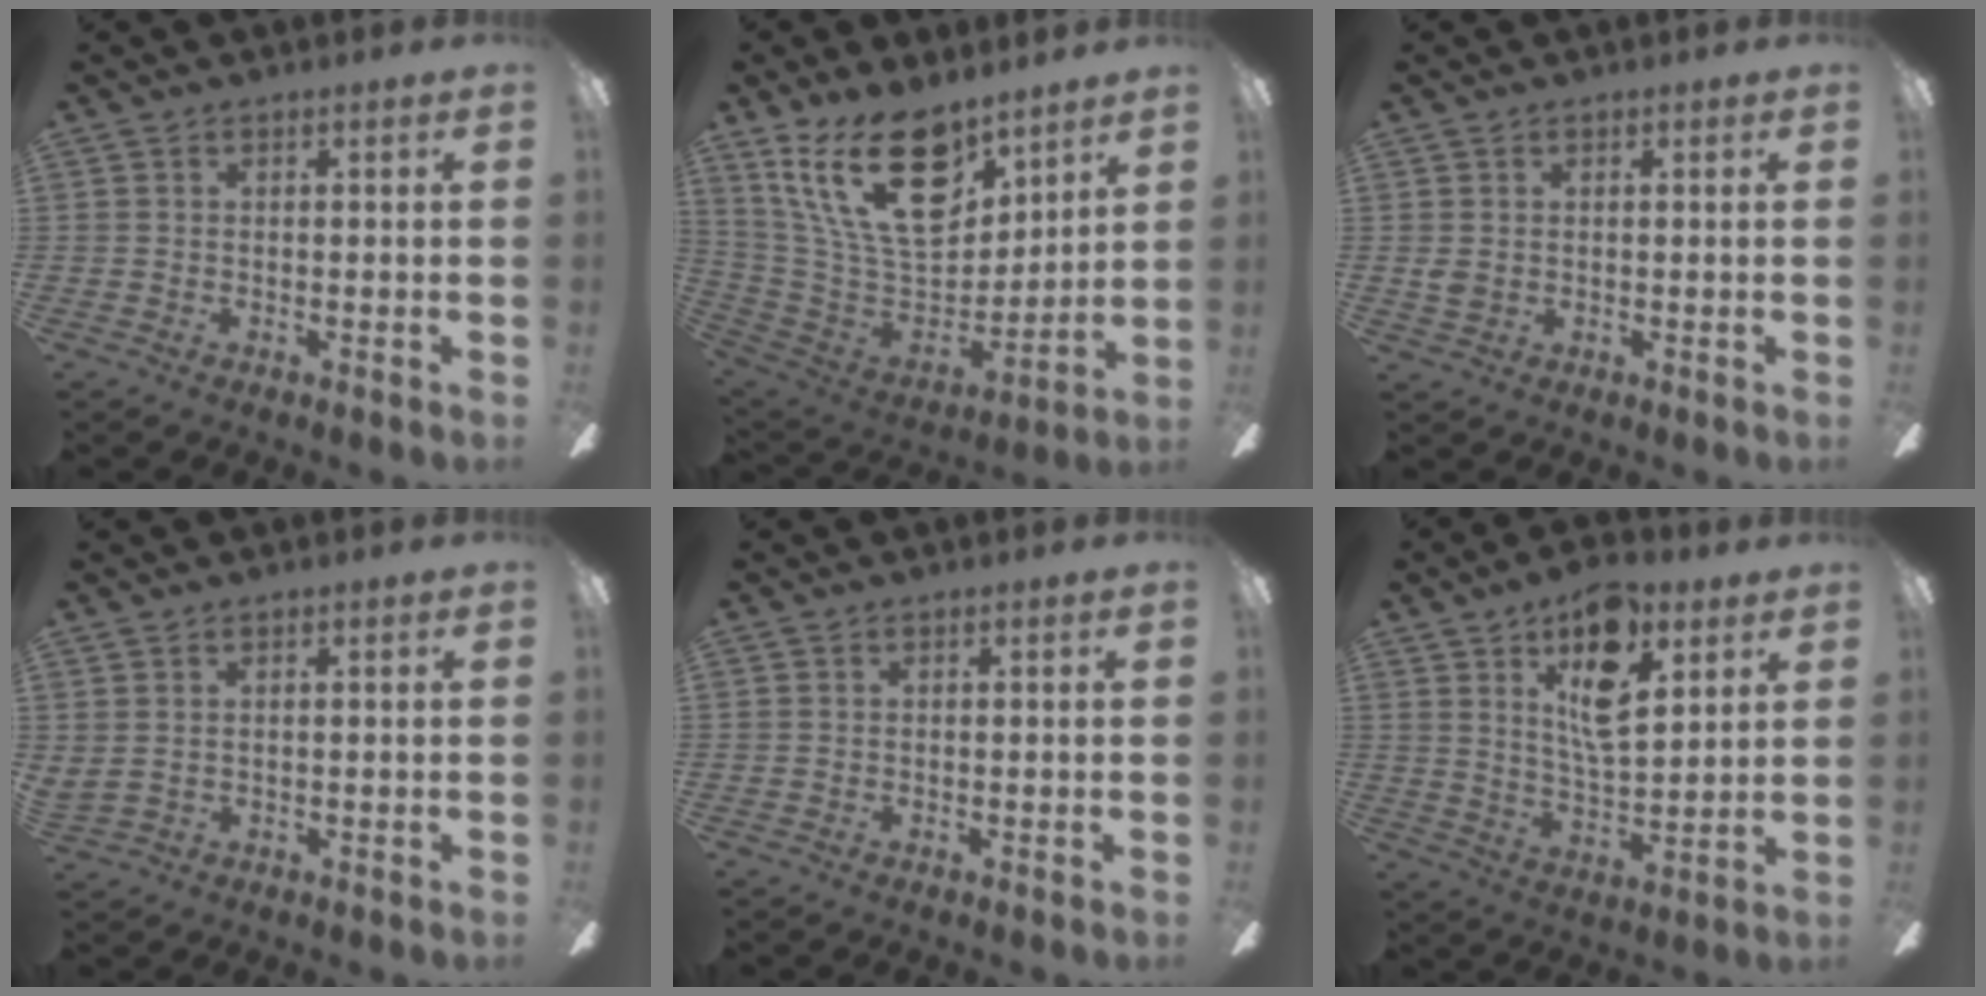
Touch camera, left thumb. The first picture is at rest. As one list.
[{"total": 23.6, "force": [13.4, 12.2, 15.2], "torque": [-0.301, -0.075, 0.241]}, {"total": 1.8, "force": [0.6, 1.3, 1.0], "torque": [-0.021, 0.002, 0.012]}, {"total": 1.3, "force": [1.1, 0.5, 0.4], "torque": [-0.011, -0.002, 0.021]}, {"total": 0.0}, {"total": 14.7, "force": [8.3, 6.1, 10.5], "torque": [-0.169, -0.028, 0.140]}]